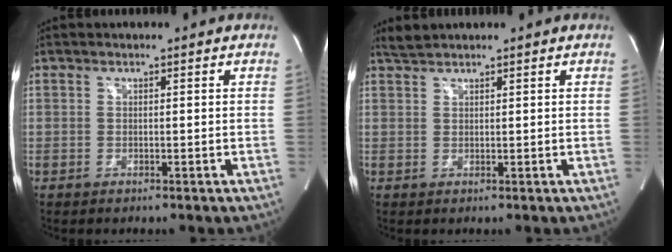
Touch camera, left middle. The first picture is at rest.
{"total": 1.7, "force": [1.7, -0.1, 0.2], "torque": [-0.011, 0.010, 0.039]}